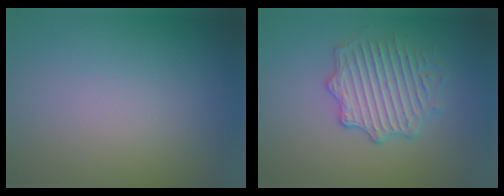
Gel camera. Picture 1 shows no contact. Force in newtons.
{"total": 4.2, "press": 3.8, "slide": 1.7}